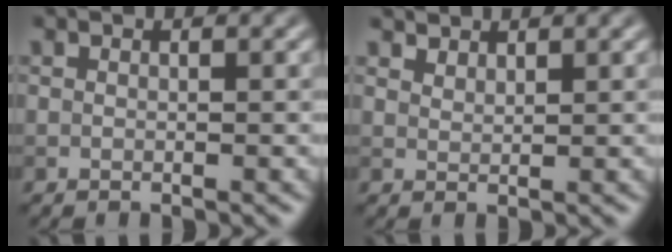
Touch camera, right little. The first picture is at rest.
{"total": 1.9, "force": [1.8, 0.6, 0.3], "torque": [-0.008, -0.010, 0.044]}